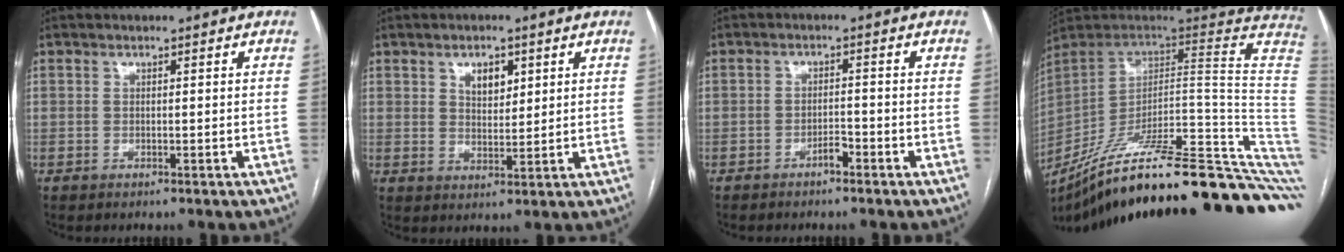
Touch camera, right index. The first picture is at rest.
{"total": 4.4, "force": [1.9, 2.5, 3.0], "torque": [-0.049, 0.002, 0.036]}
{"total": 2.2, "force": [-1.7, 0.7, 1.2], "torque": [-0.019, 0.004, -0.030]}
{"total": 34.6, "force": [-25.0, 0.6, 23.9], "torque": [-0.200, -0.032, -0.347]}